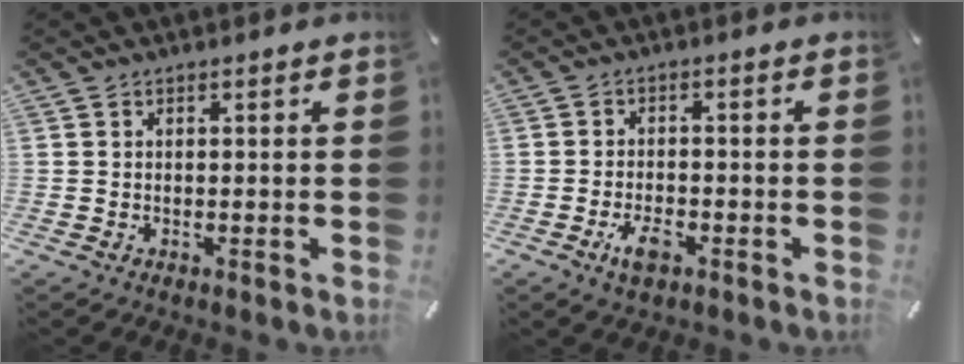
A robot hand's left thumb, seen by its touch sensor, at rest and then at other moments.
{"total": 4.7, "force": [-2.5, 2.4, 3.2], "torque": [-0.068, 0.006, -0.047]}